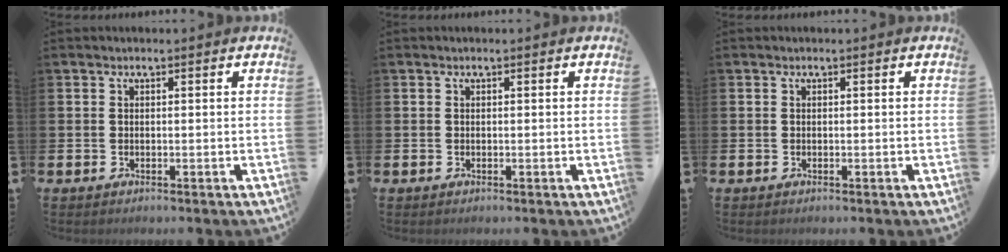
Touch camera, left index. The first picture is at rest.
{"total": 0.0}
{"total": 0.0}